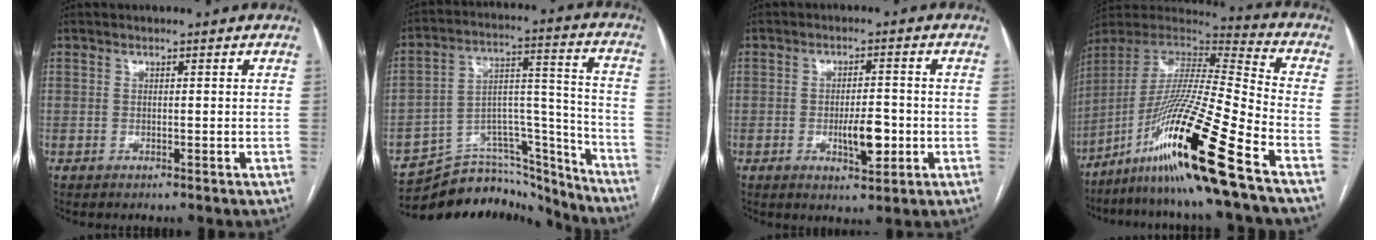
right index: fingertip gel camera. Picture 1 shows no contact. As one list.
[{"total": 20.4, "force": [-19.3, 5.2, 3.8], "torque": [-0.054, 0.062, -0.292]}, {"total": 5.7, "force": [-1.5, 1.8, 5.2], "torque": [-0.086, -0.004, -0.018]}, {"total": 23.0, "force": [-13.6, -1.5, 18.5], "torque": [-0.379, -0.035, -0.257]}]